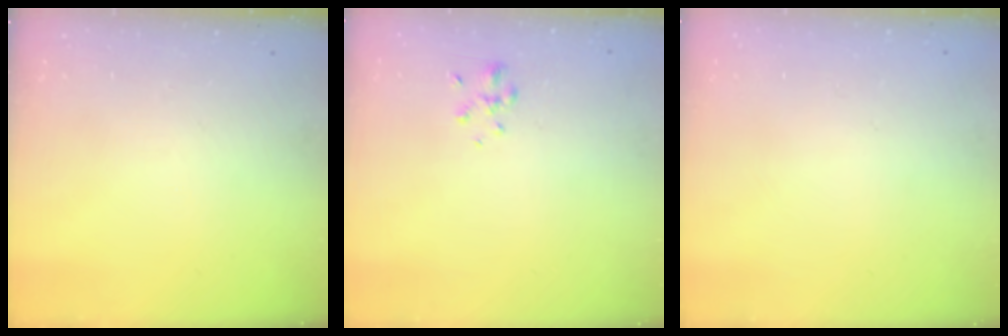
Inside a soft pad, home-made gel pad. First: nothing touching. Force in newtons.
{"total": 2.6, "press": 2.5, "slide": 0.9}
{"total": 1.7, "press": 1.7, "slide": 0.2}